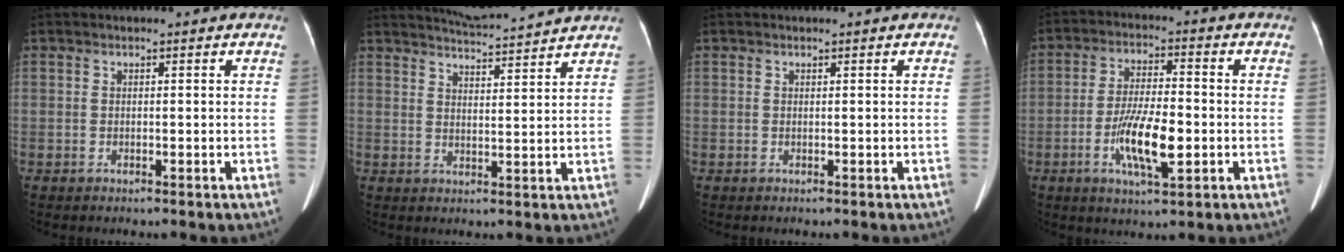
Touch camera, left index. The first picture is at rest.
{"total": 8.5, "force": [8.2, -0.8, 2.0], "torque": [-0.046, 0.010, 0.118]}
{"total": 0.0}
{"total": 9.5, "force": [-2.8, 2.3, 8.8], "torque": [-0.170, -0.007, -0.051]}